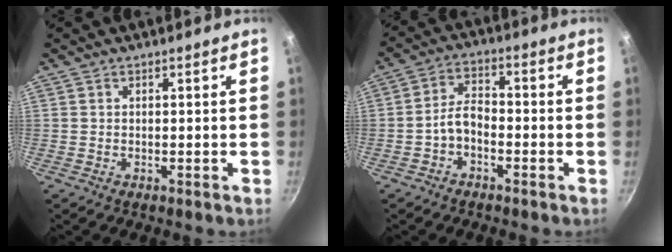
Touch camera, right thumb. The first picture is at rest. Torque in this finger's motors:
{"motor_torque": [0.28, -0.17, -0.26, 0.09, 0.01]}